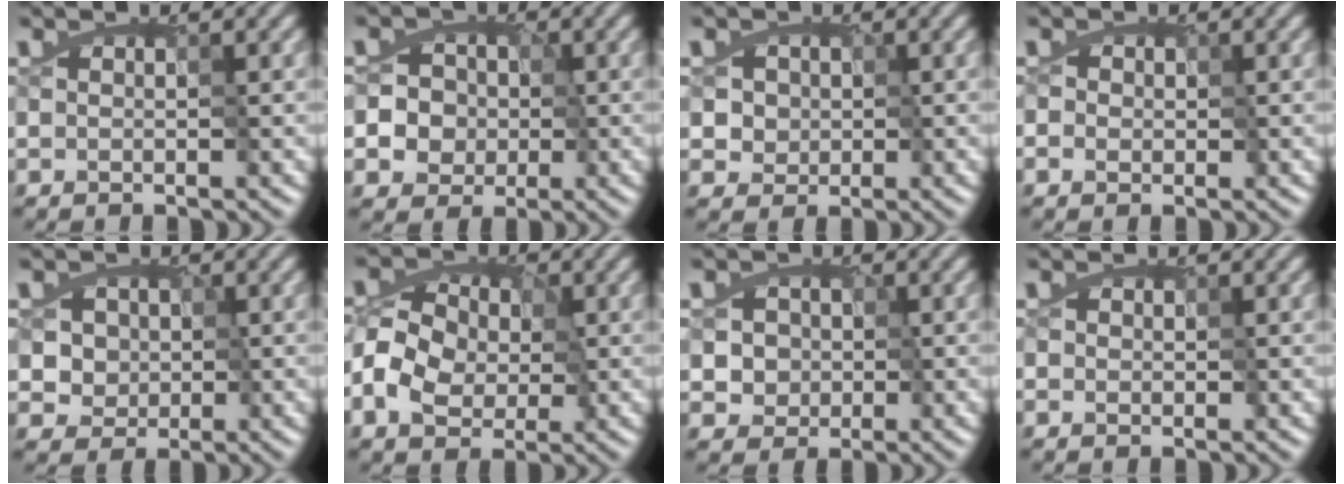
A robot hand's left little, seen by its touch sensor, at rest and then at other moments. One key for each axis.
{"total": 6.2, "fx": -1.7, "fy": 5.7, "fz": 1.8, "tx": -0.020, "ty": 0.027, "tz": -0.051}
{"total": 2.7, "fx": -0.2, "fy": 2.6, "fz": 0.7, "tx": -0.015, "ty": 0.003, "tz": 0.001}
{"total": 2.6, "fx": 0.5, "fy": 2.4, "fz": 1.0, "tx": -0.023, "ty": 0.007, "tz": 0.004}
{"total": 3.2, "fx": -0.2, "fy": 3.0, "fz": 1.1, "tx": -0.016, "ty": -0.001, "tz": 0.002}
{"total": 6.7, "fx": -2.3, "fy": 4.9, "fz": 3.9, "tx": -0.074, "ty": 0.012, "tz": -0.047}
{"total": 2.9, "fx": -0.6, "fy": 2.8, "fz": 0.7, "tx": -0.007, "ty": 0.005, "tz": -0.006}
{"total": 1.4, "fx": 0.7, "fy": 1.1, "fz": 0.6, "tx": -0.020, "ty": 0.004, "tz": 0.017}